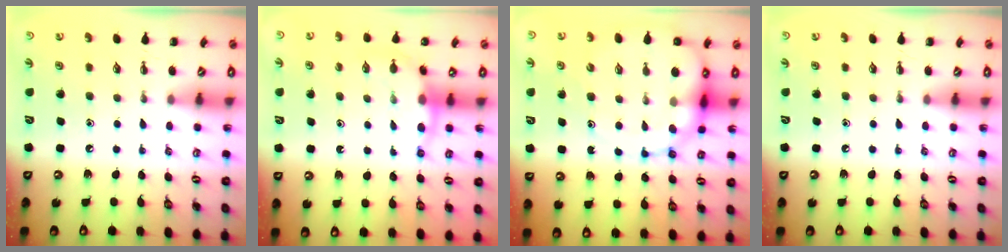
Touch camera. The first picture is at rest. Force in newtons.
{"total": 8.0, "press": 7.8, "slide": 1.7}
{"total": 17.2, "press": 16.6, "slide": 4.3}
{"total": 0.0}